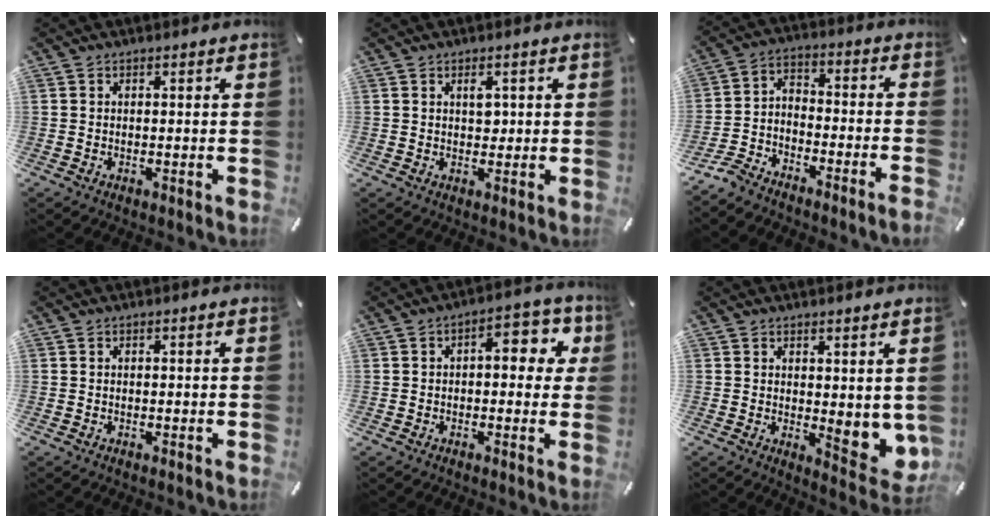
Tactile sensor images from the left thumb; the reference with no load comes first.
{"total": 2.5, "force": [0.7, 1.8, 1.6], "torque": [-0.010, -0.005, 0.006]}
{"total": 8.0, "force": [-7.7, 0.8, 1.9], "torque": [-0.041, 0.016, -0.156]}
{"total": 0.0}
{"total": 9.1, "force": [1.4, 4.8, 7.6], "torque": [-0.098, -0.002, 0.015]}
{"total": 7.5, "force": [0.4, 4.2, 6.2], "torque": [-0.060, -0.022, 0.019]}